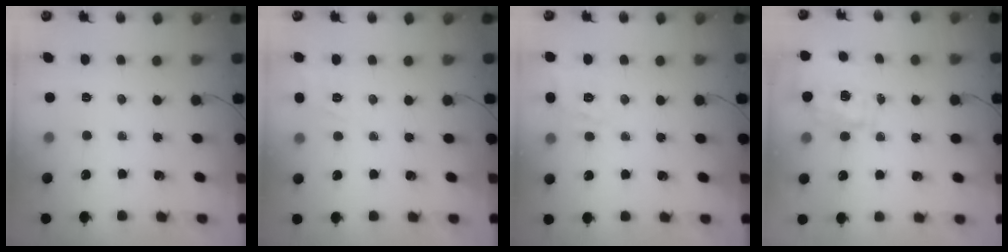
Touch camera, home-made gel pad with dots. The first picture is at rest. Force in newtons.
{"total": 2.7, "press": 2.0, "slide": 1.8}
{"total": 3.4, "press": 3.1, "slide": 1.4}
{"total": 1.8, "press": 1.7, "slide": 0.6}